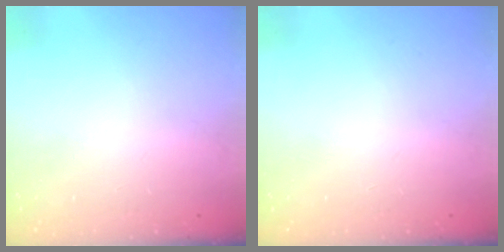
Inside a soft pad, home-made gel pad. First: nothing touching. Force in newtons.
{"total": 0.0}